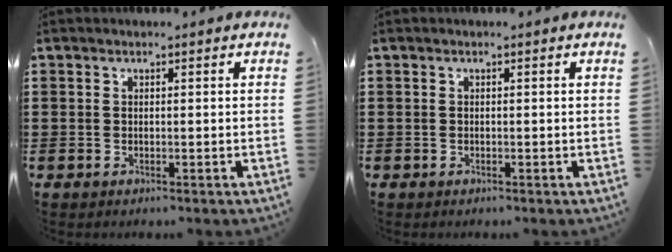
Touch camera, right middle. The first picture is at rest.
{"total": 0.0}